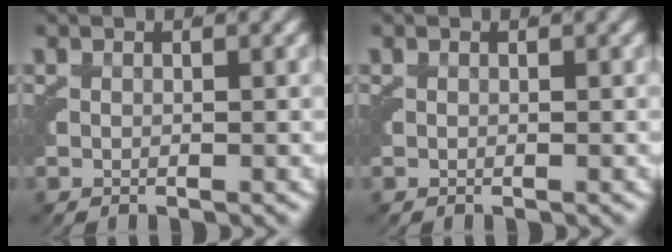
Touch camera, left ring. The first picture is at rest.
{"total": 0.0}